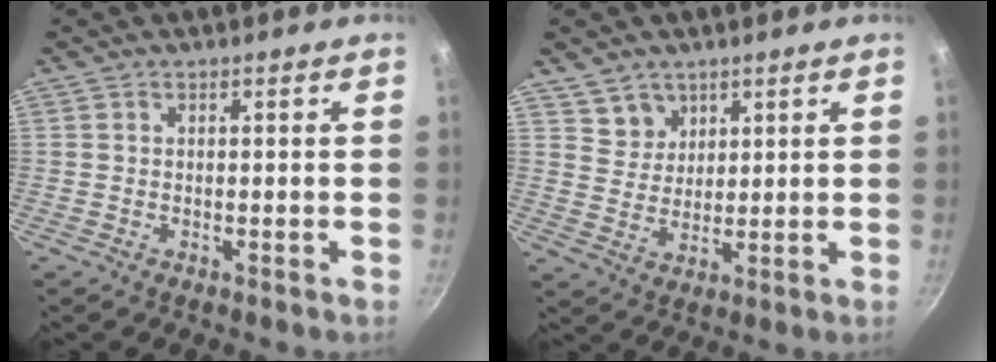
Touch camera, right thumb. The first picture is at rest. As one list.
[{"total": 5.0, "force": [3.2, 3.8, 0.8], "torque": [0.010, -0.011, 0.062]}]